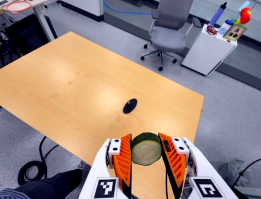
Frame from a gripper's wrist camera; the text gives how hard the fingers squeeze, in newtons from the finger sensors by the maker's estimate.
{"total": 12.1, "left": 11.2, "right": 13.0}